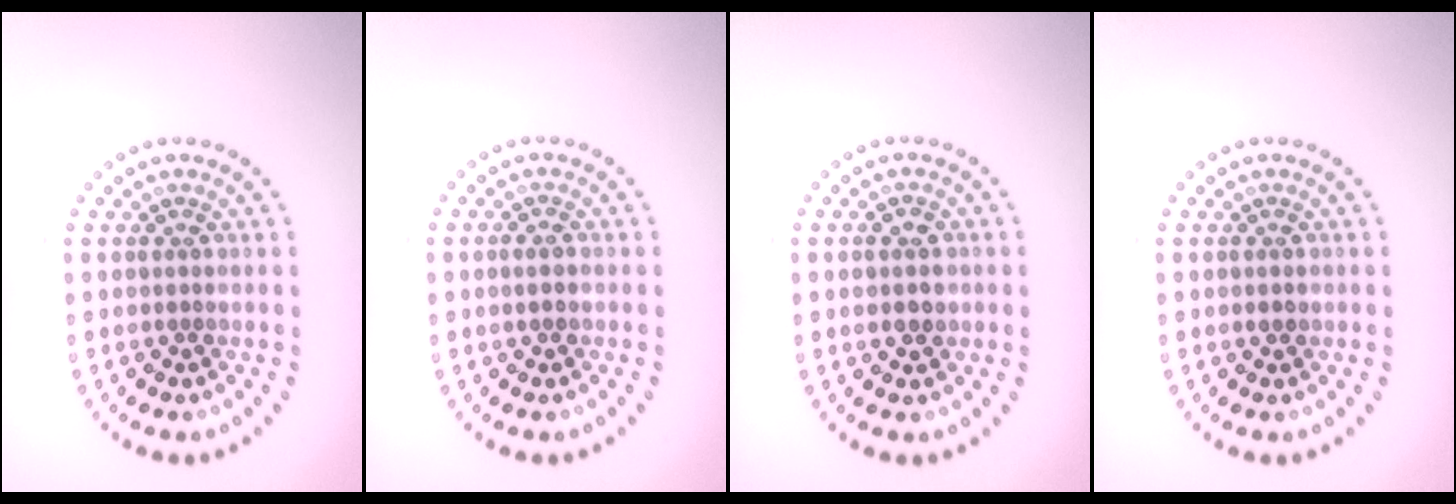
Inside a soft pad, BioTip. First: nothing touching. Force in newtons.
{"total": 0.7, "press": 0.7, "slide": 0.0}
{"total": 1.9, "press": 1.9, "slide": 0.0}
{"total": 0.9, "press": 0.9, "slide": 0.0}